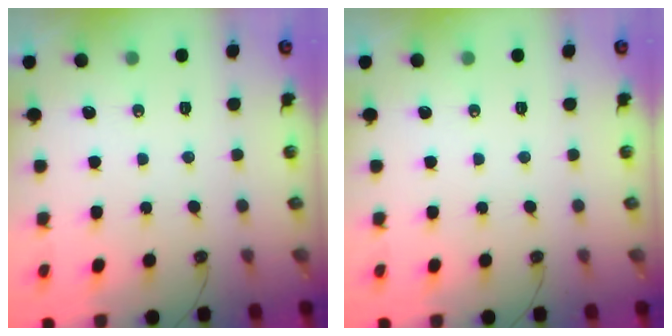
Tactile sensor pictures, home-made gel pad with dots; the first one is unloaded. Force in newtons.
{"total": 0.0}